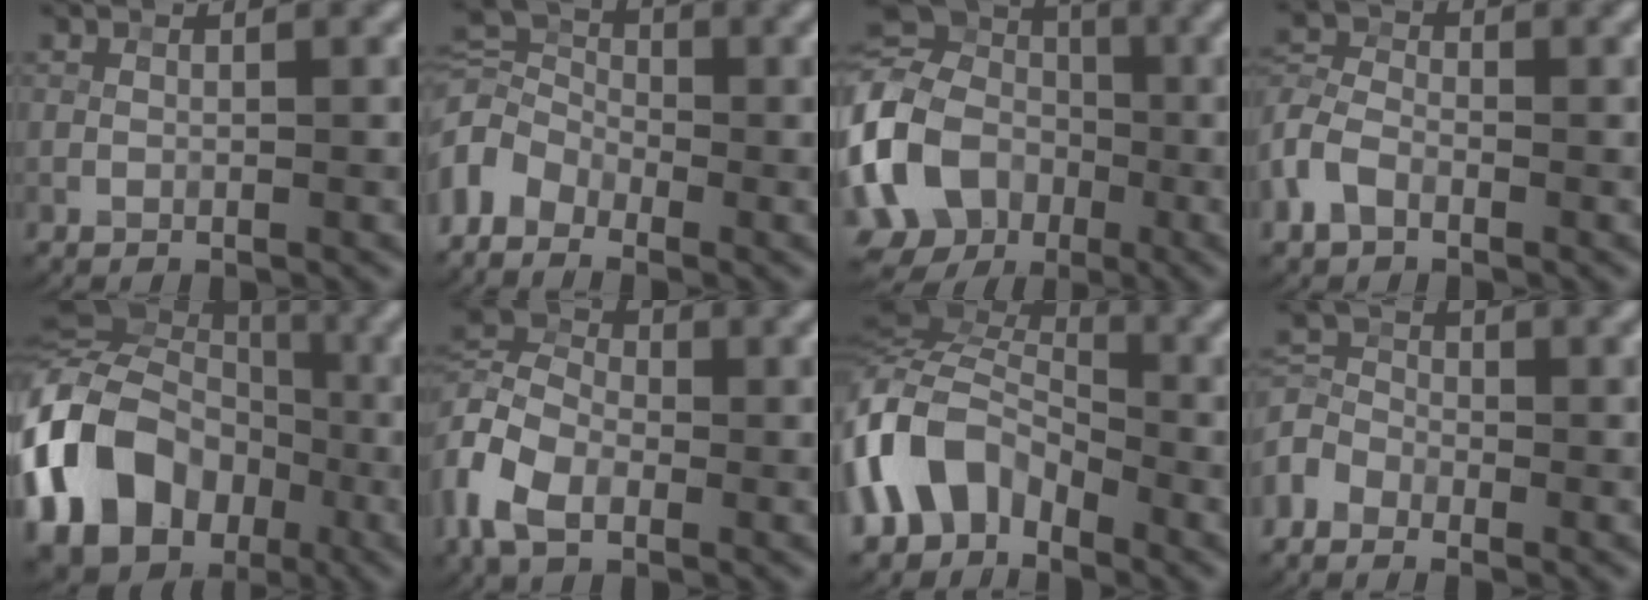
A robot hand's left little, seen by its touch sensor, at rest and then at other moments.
{"total": 3.9, "force": [-2.2, 2.7, 1.6], "torque": [-0.037, 0.007, -0.061]}
{"total": 12.8, "force": [-3.1, 10.7, 6.3], "torque": [-0.160, -0.005, -0.070]}
{"total": 3.5, "force": [-1.8, 2.3, 2.0], "torque": [-0.047, 0.008, -0.050]}
{"total": 15.8, "force": [-4.2, 12.3, 8.9], "torque": [-0.206, 0.002, -0.087]}
{"total": 6.7, "force": [-1.8, 4.4, 4.7], "torque": [-0.107, 0.010, -0.054]}
{"total": 8.1, "force": [-3.4, 5.6, 4.8], "torque": [-0.090, 0.016, -0.080]}
{"total": 2.5, "force": [-1.9, 1.5, 0.7], "torque": [-0.023, 0.004, -0.052]}